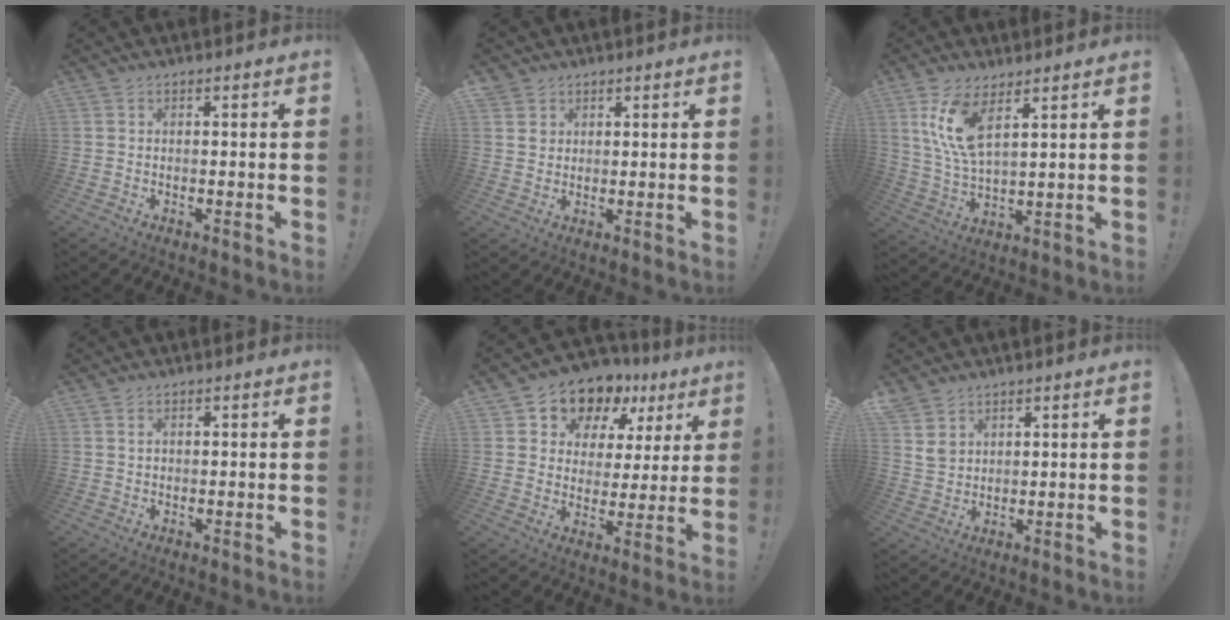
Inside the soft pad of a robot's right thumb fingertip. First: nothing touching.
{"total": 4.3, "force": [2.2, 3.6, 0.5], "torque": [0.000, -0.015, 0.042]}
{"total": 11.6, "force": [6.1, 4.6, 8.8], "torque": [-0.173, -0.026, 0.109]}
{"total": 1.0, "force": [0.4, 0.7, 0.6], "torque": [-0.011, 0.002, 0.006]}
{"total": 11.8, "force": [8.6, 7.0, 3.9], "torque": [-0.064, -0.068, 0.155]}
{"total": 6.0, "force": [3.8, 4.2, 1.8], "torque": [-0.026, -0.021, 0.075]}